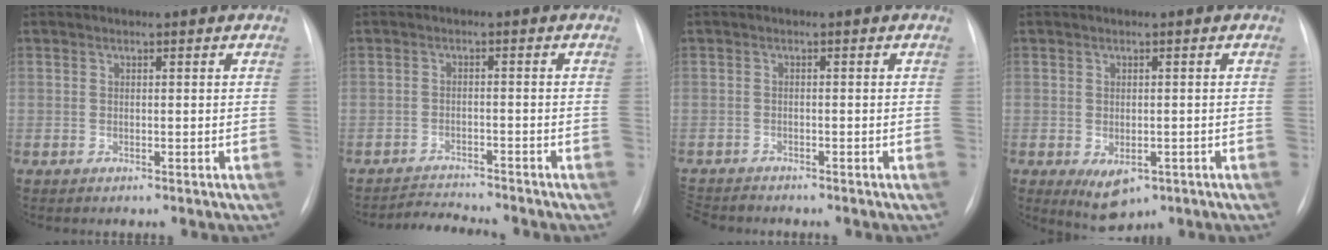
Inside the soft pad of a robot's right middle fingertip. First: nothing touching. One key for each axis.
{"total": 3.9, "fx": -3.9, "fy": -0.6, "fz": -0.1, "tx": -0.002, "ty": -0.014, "tz": -0.064}
{"total": 3.9, "fx": -3.6, "fy": 1.2, "fz": 0.6, "tx": -0.010, "ty": -0.013, "tz": -0.062}
{"total": 4.8, "fx": -1.9, "fy": 2.8, "fz": 3.4, "tx": -0.056, "ty": -0.007, "tz": -0.014}